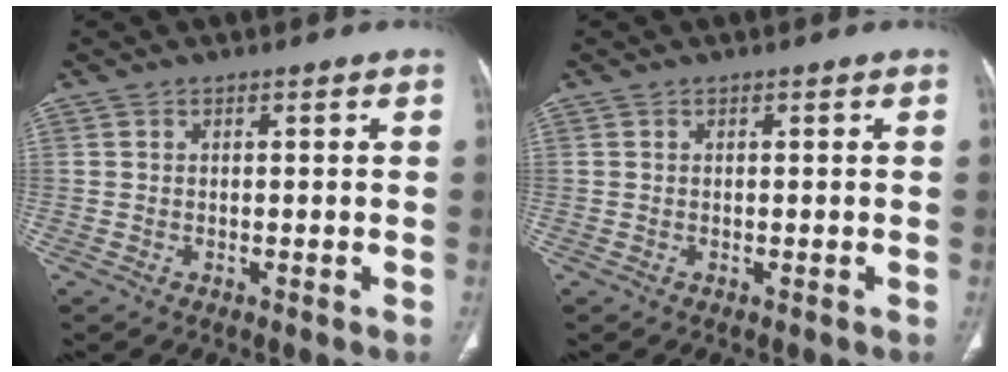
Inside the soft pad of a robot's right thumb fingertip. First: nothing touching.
{"total": 0.0}